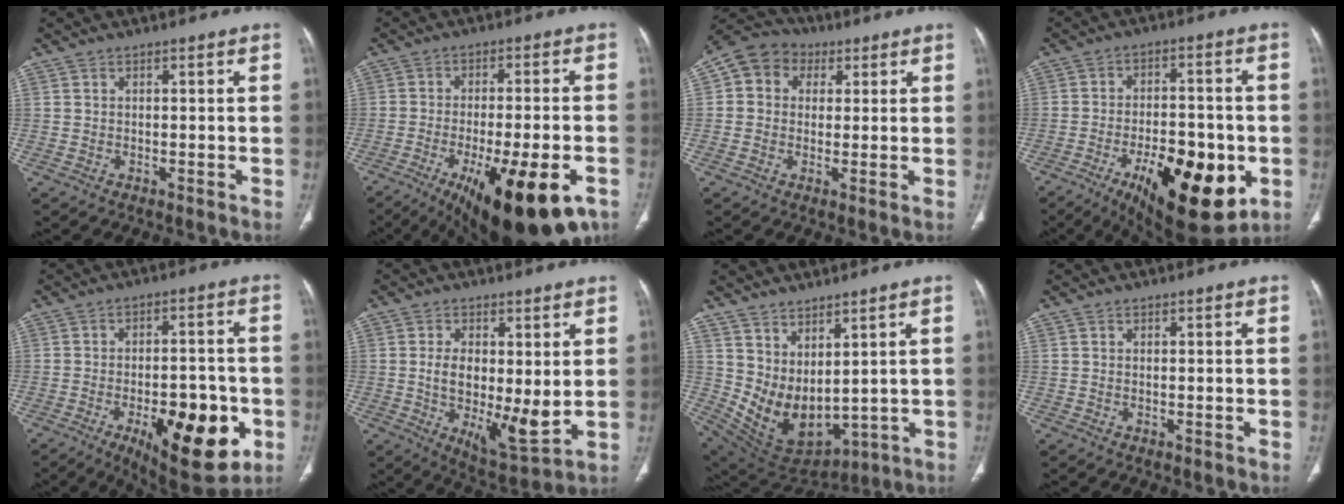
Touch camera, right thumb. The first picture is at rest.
{"total": 21.1, "force": [-10.6, 6.6, 17.0], "torque": [-0.213, 0.014, -0.151]}
{"total": 8.5, "force": [2.3, 7.4, 3.7], "torque": [-0.044, 0.017, 0.026]}
{"total": 20.2, "force": [-7.5, 8.5, 16.7], "torque": [-0.215, 0.014, -0.094]}
{"total": 18.1, "force": [-6.6, 7.7, 15.0], "torque": [-0.171, 0.019, -0.078]}
{"total": 11.5, "force": [0.3, 4.8, 10.4], "torque": [-0.159, -0.023, 0.010]}
{"total": 11.0, "force": [4.4, 6.5, 7.7], "torque": [-0.108, -0.039, 0.115]}
{"total": 0.0}